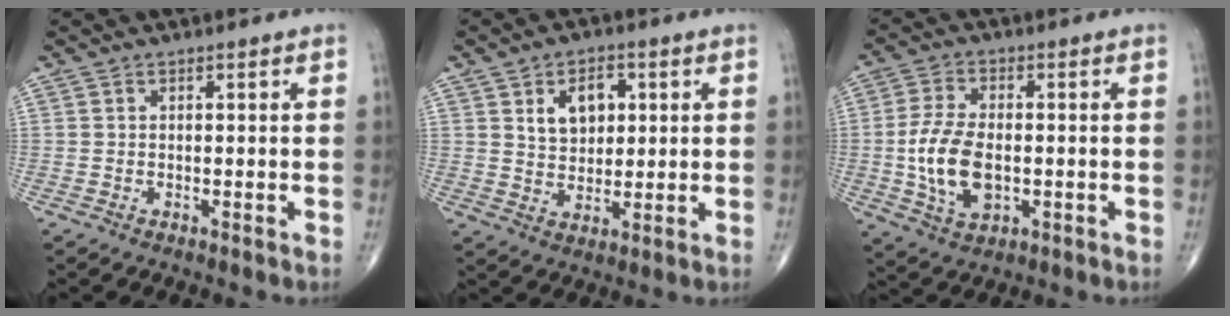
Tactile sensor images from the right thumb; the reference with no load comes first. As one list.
[{"total": 7.6, "force": [2.4, 5.1, 5.0], "torque": [-0.049, -0.010, 0.041]}, {"total": 10.9, "force": [-1.3, 6.1, 8.9], "torque": [-0.174, 0.000, -0.022]}]